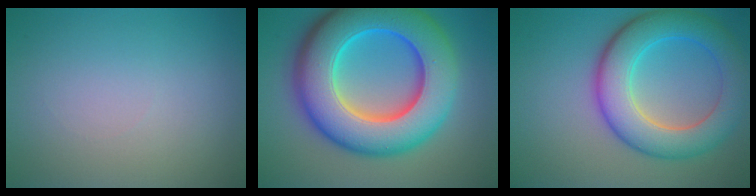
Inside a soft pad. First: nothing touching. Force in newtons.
{"total": 13.9, "press": 13.9, "slide": 0.1}
{"total": 8.0, "press": 8.0, "slide": 0.4}